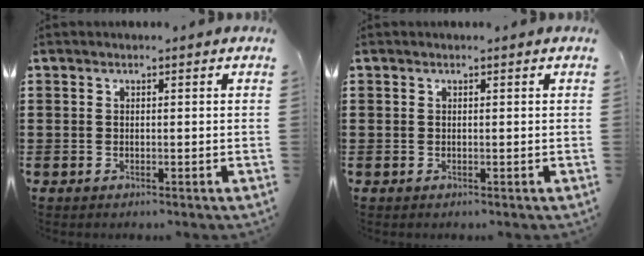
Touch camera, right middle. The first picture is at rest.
{"total": 0.0}